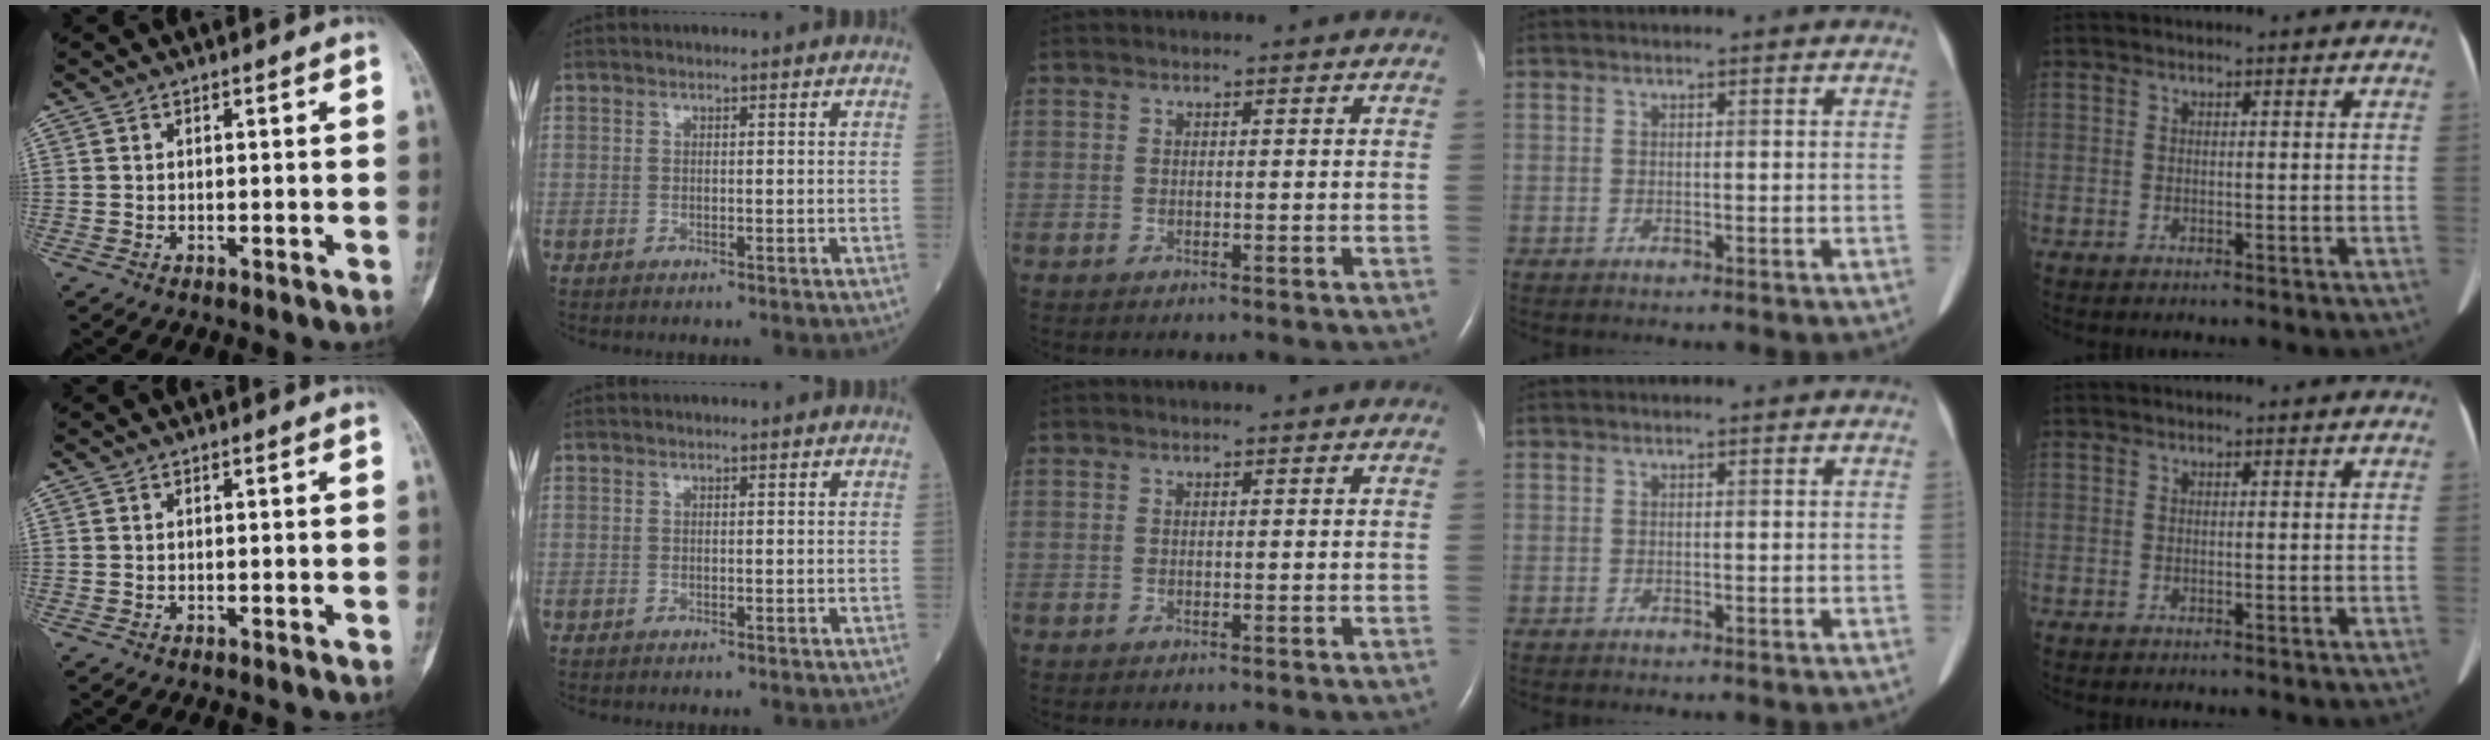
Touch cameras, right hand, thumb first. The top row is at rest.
{}